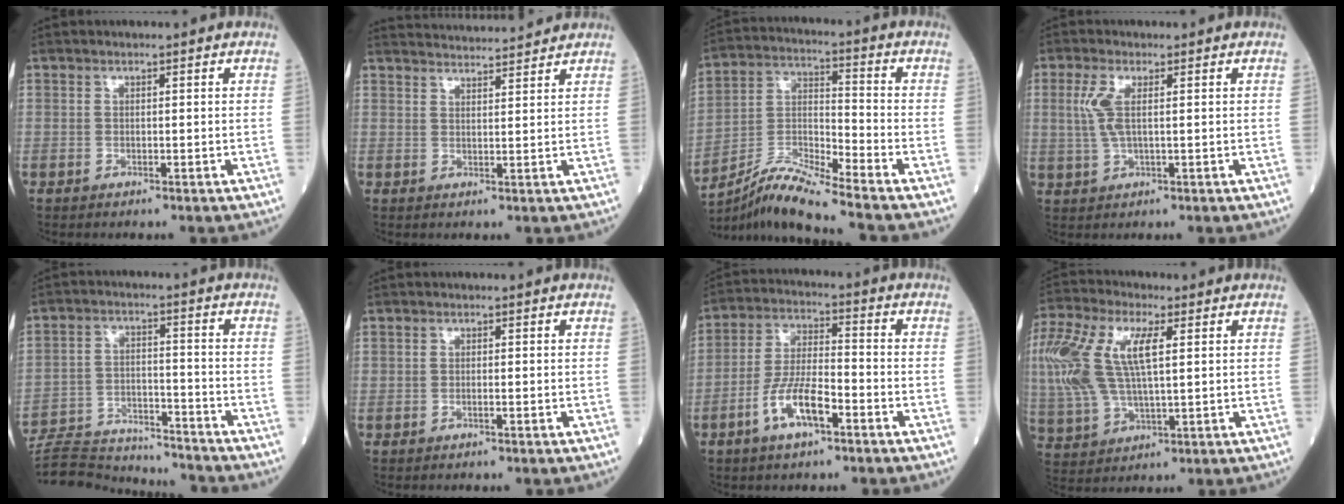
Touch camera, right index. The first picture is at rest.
{"total": 9.8, "force": [9.6, 0.0, 1.8], "torque": [-0.031, 0.018, 0.134]}
{"total": 10.0, "force": [-9.0, -1.6, 4.0], "torque": [-0.092, -0.001, -0.167]}
{"total": 4.3, "force": [1.0, 1.3, 3.9], "torque": [-0.102, 0.004, 0.020]}
{"total": 15.8, "force": [-15.4, 1.5, 2.9], "torque": [-0.058, 0.011, -0.235]}
{"total": 0.6, "force": [-0.1, 0.2, 0.5], "torque": [-0.014, 0.000, -0.002]}
{"total": 8.6, "force": [-4.2, 2.5, 7.0], "torque": [-0.138, 0.004, -0.080]}
{"total": 19.4, "force": [4.8, 8.1, 16.9], "torque": [-0.413, 0.026, 0.091]}